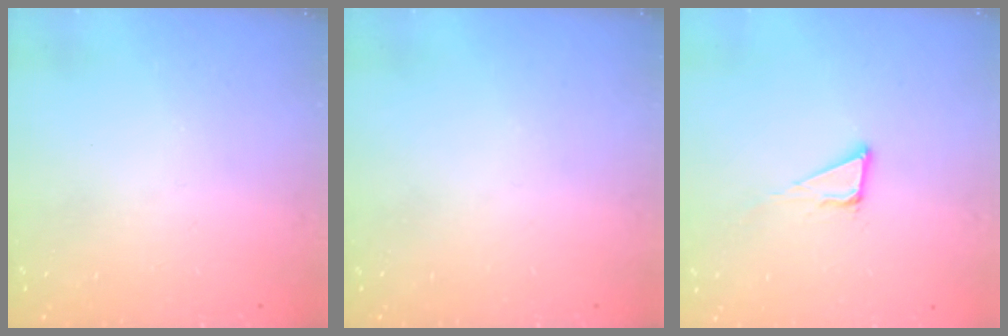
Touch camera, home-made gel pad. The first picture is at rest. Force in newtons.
{"total": 0.0}
{"total": 3.9, "press": 3.9, "slide": 0.2}